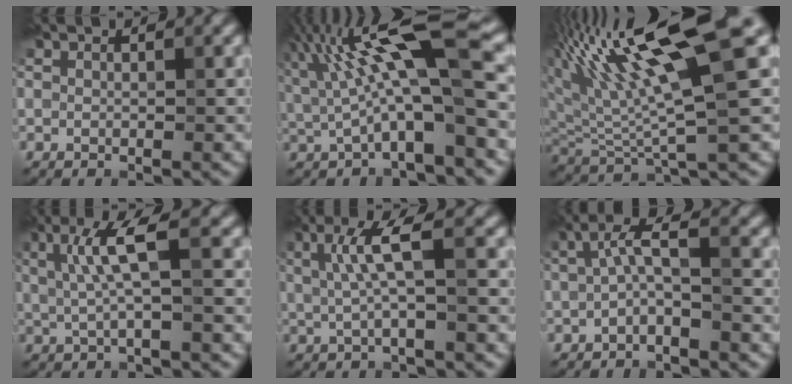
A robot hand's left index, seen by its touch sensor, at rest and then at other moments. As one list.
[{"total": 8.9, "force": [1.1, 1.4, 8.8], "torque": [-0.179, 0.008, 0.048]}, {"total": 9.7, "force": [3.7, 1.3, 8.9], "torque": [-0.191, 0.001, 0.098]}, {"total": 2.7, "force": [-0.1, -0.7, 2.6], "torque": [-0.089, -0.005, 0.034]}, {"total": 2.3, "force": [-0.2, -0.7, 2.2], "torque": [-0.079, -0.003, 0.030]}, {"total": 1.5, "force": [-0.6, -0.4, 1.3], "torque": [-0.060, -0.001, 0.015]}]